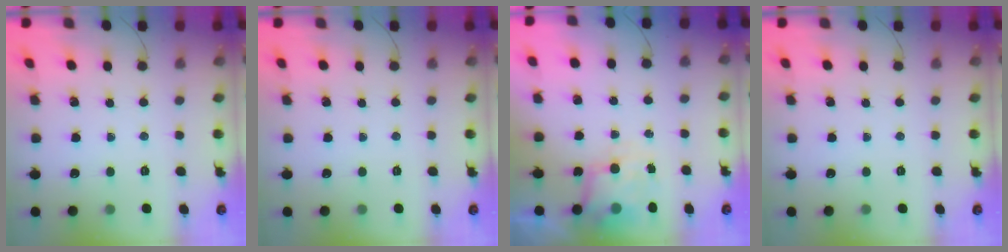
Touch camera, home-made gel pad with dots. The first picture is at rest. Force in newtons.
{"total": 0.0}
{"total": 7.1, "press": 7.1, "slide": 0.1}
{"total": 0.0}